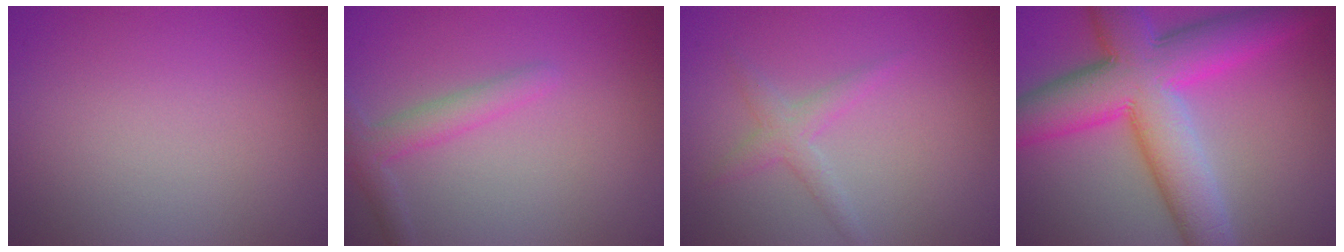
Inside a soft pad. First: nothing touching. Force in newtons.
{"total": 2.3, "press": 2.3, "slide": 0.1}
{"total": 1.9, "press": 1.9, "slide": 0.0}
{"total": 11.5, "press": 11.5, "slide": 0.2}